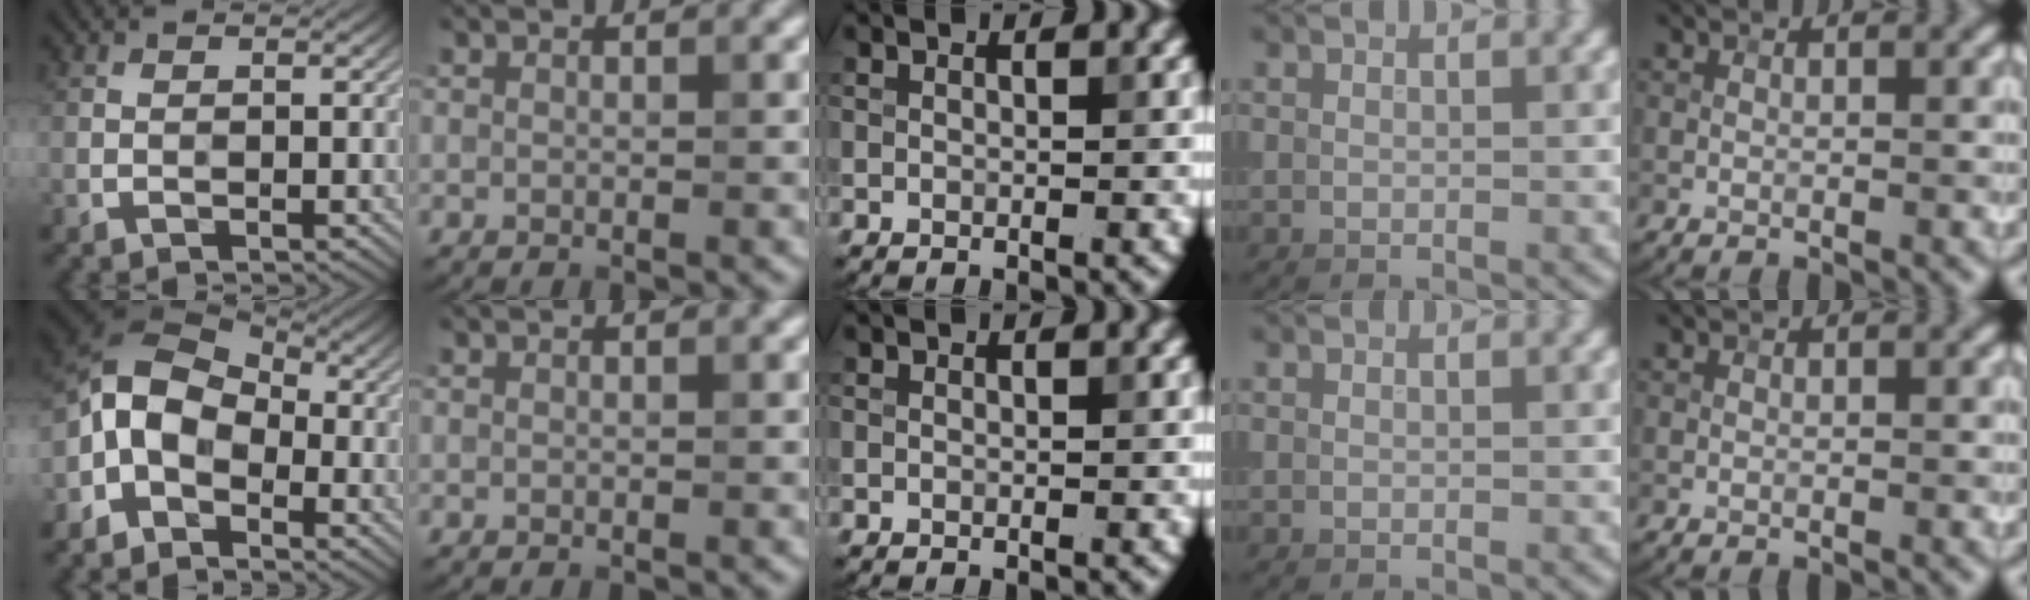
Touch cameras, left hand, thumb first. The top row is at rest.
{"thumb": {"total": 7.2, "force": [-2.7, 5.1, 4.4], "torque": [-0.095, 0.006, -0.073]}}